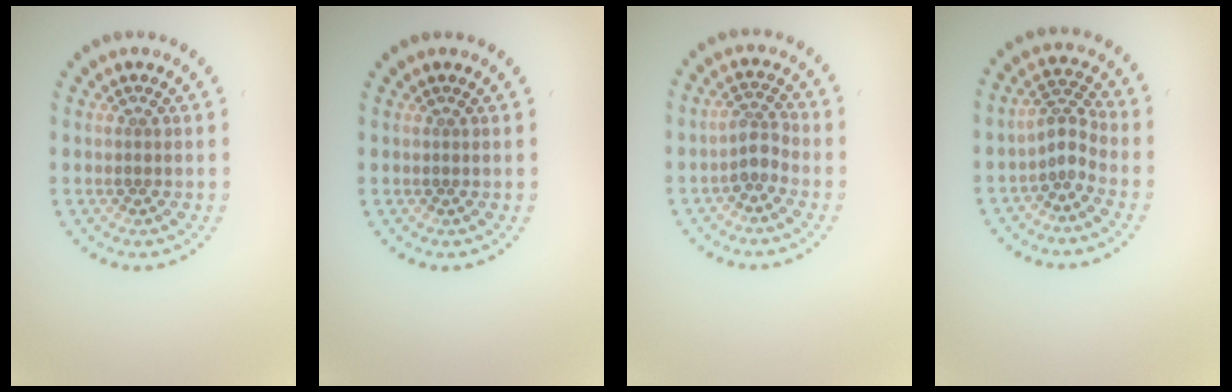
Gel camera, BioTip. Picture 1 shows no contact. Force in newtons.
{"total": 0.0}
{"total": 1.9, "press": 1.4, "slide": 1.3}
{"total": 2.2, "press": 1.6, "slide": 1.6}